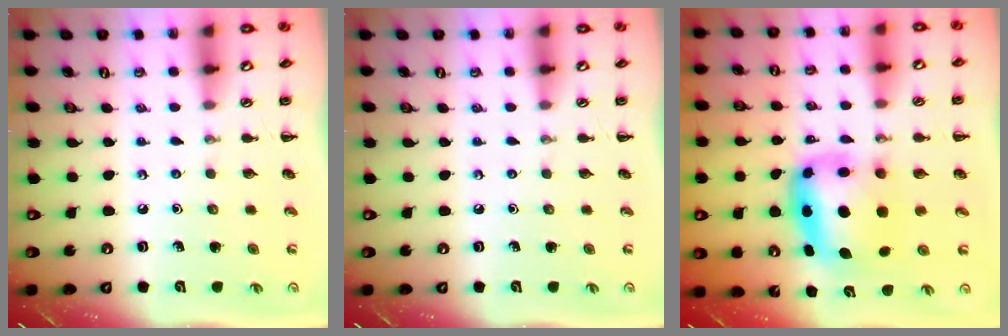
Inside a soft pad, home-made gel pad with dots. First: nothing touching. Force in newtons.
{"total": 0.0}
{"total": 7.1, "press": 6.9, "slide": 1.9}